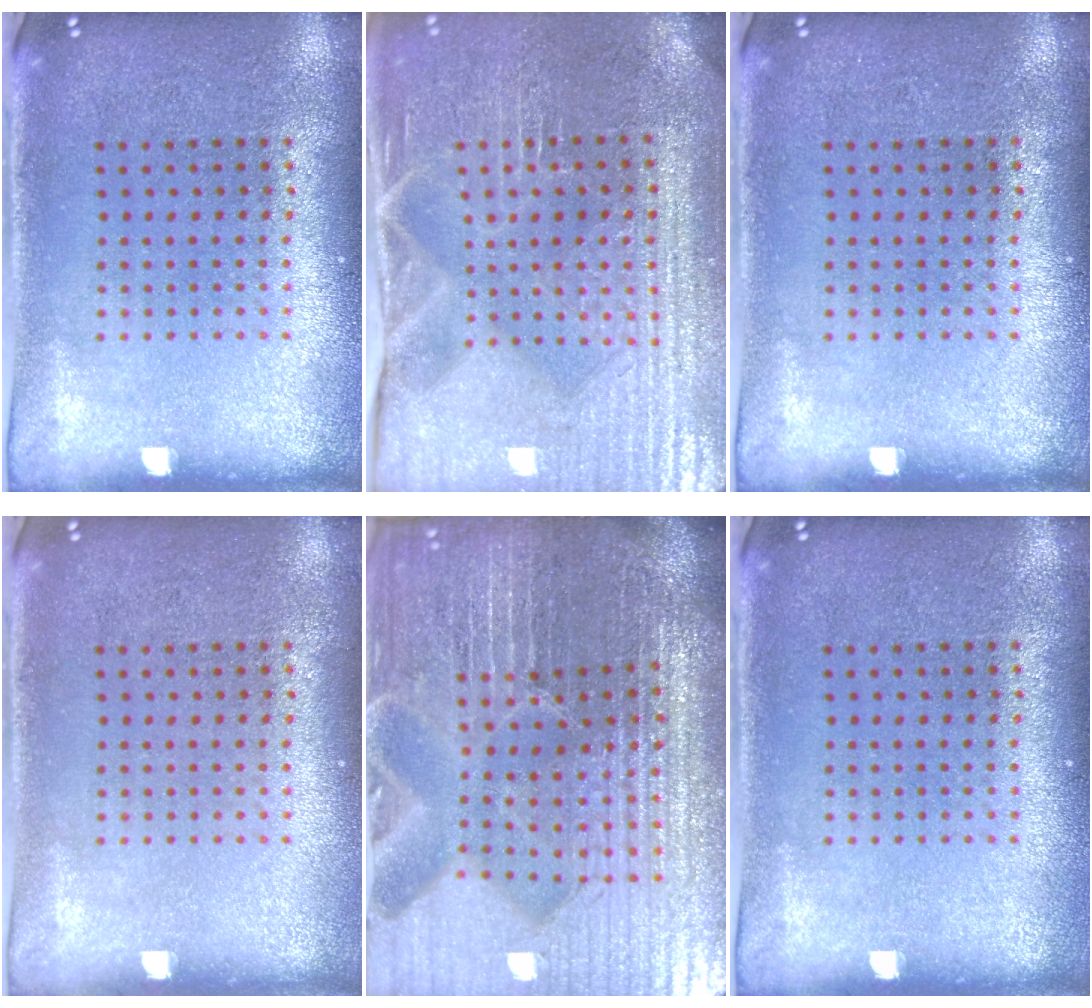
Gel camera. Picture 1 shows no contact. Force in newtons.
{"total": 4.3, "press": 4.2, "slide": 1.1}
{"total": 0.0}
{"total": 0.0}
{"total": 7.3, "press": 6.4, "slide": 3.6}
{"total": 0.0}